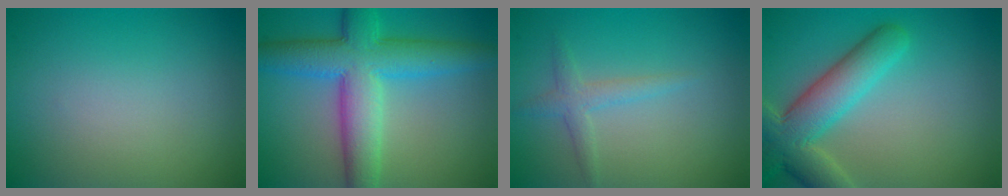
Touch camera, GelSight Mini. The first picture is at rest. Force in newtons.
{"total": 8.4, "press": 8.4, "slide": 0.1}
{"total": 1.8, "press": 1.8, "slide": 0.1}
{"total": 7.1, "press": 7.1, "slide": 0.5}